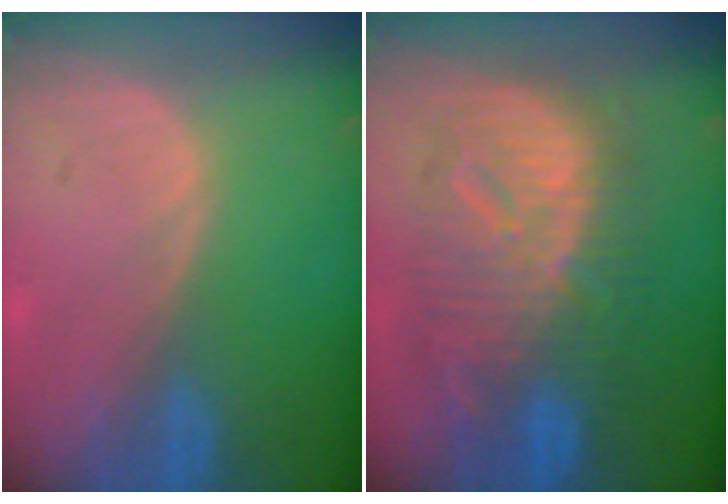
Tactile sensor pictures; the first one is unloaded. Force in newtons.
{"total": 12.5, "press": 12.4, "slide": 1.1}